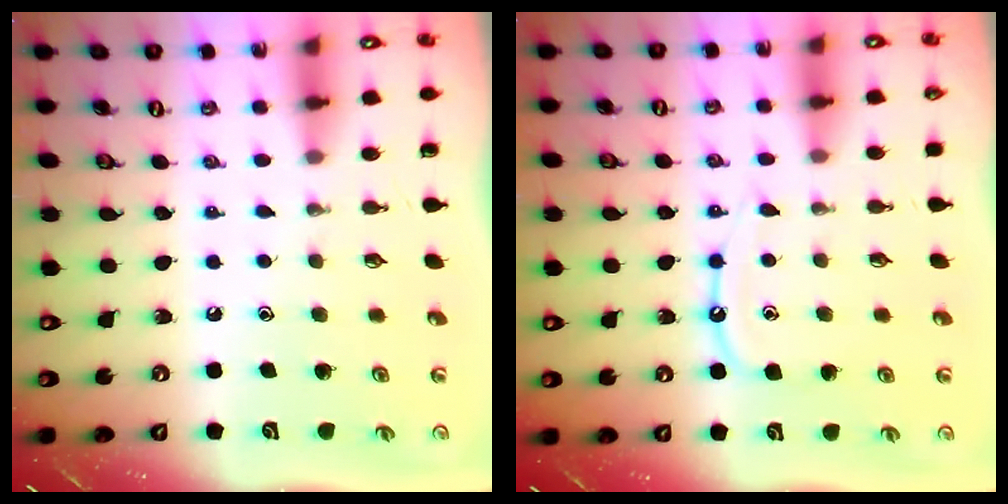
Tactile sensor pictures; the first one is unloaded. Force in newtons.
{"total": 9.8, "press": 9.7, "slide": 1.0}